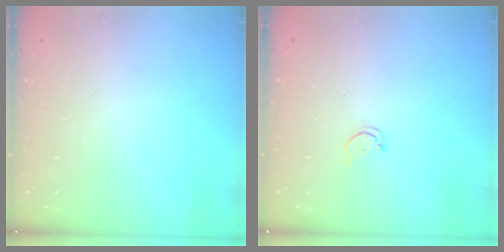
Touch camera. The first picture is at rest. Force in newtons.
{"total": 1.7, "press": 1.7, "slide": 0.2}